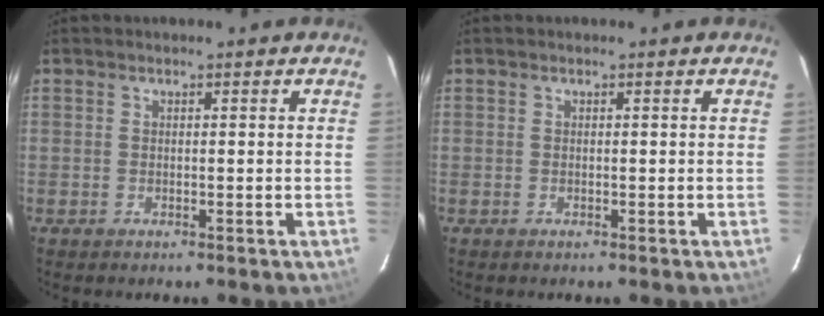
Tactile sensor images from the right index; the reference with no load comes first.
{"total": 0.0}